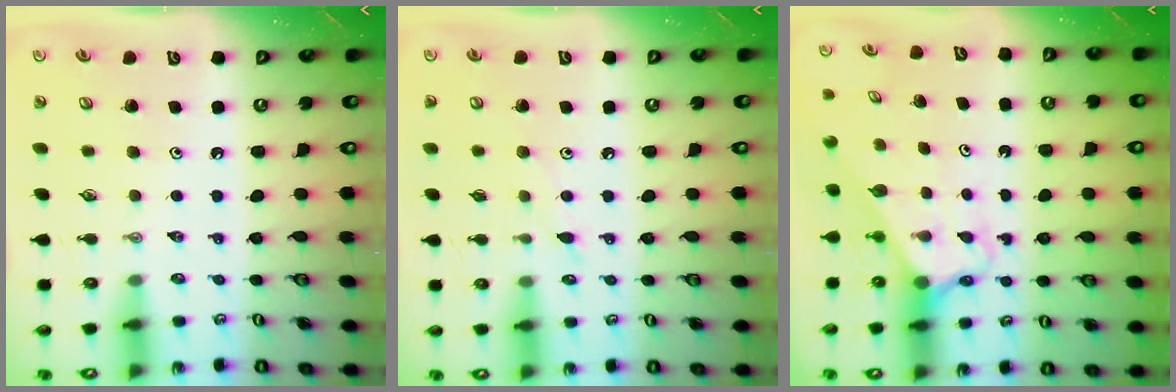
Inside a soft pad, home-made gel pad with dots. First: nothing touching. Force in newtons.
{"total": 5.2, "press": 5.2, "slide": 0.6}
{"total": 2.7, "press": 2.7, "slide": 0.1}